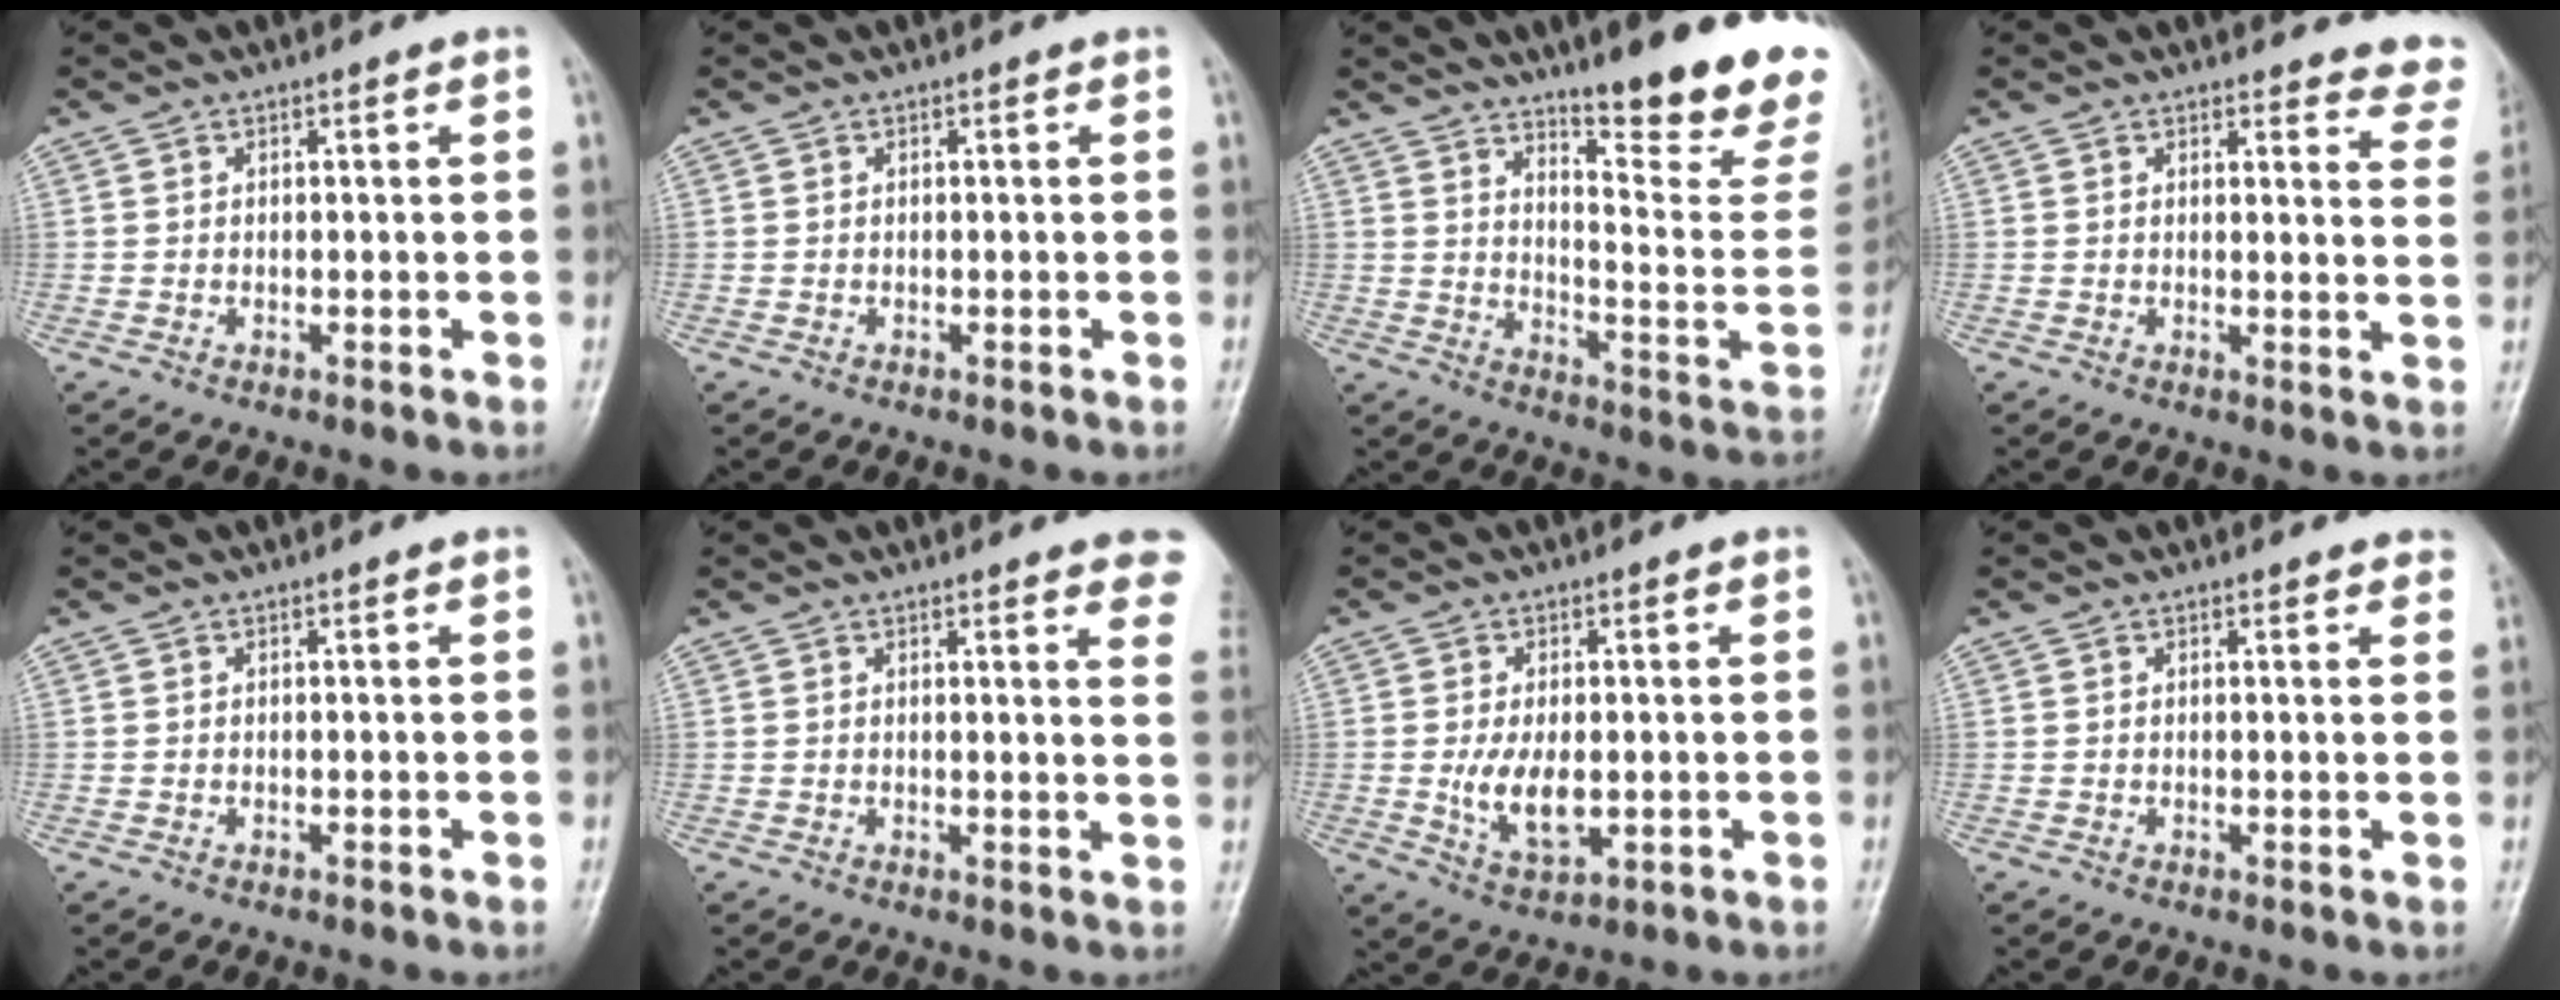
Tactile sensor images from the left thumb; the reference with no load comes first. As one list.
[{"total": 0.0}, {"total": 20.3, "force": [14.8, 3.6, 13.3], "torque": [-0.146, -0.116, 0.205]}, {"total": 8.8, "force": [8.4, 2.6, 0.8], "torque": [0.046, -0.050, 0.055]}, {"total": 0.0}, {"total": 10.4, "force": [7.7, 2.0, 6.7], "torque": [-0.051, -0.025, 0.067]}, {"total": 7.2, "force": [-0.7, 3.8, 6.0], "torque": [-0.107, -0.008, -0.006]}, {"total": 2.3, "force": [1.9, 1.0, 0.8], "torque": [0.011, 0.000, 0.008]}]